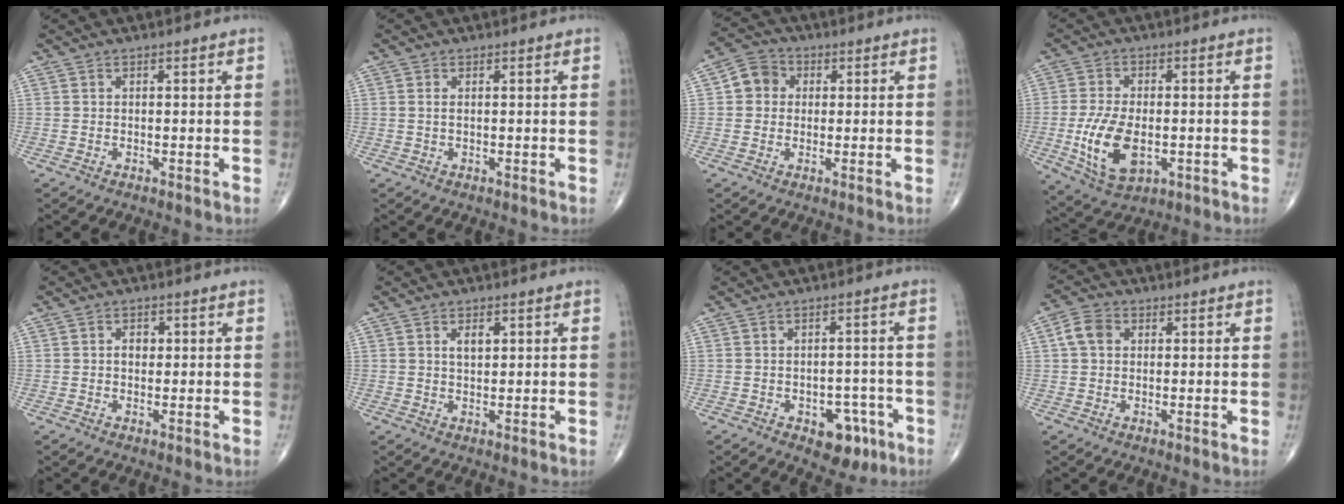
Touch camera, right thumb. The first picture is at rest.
{"total": 1.0, "force": [0.2, 0.4, 0.9], "torque": [-0.023, 0.002, 0.006]}
{"total": 5.6, "force": [0.7, 5.0, 2.3], "torque": [-0.024, 0.011, 0.001]}
{"total": 11.6, "force": [-2.4, 6.4, 9.4], "torque": [-0.179, -0.005, -0.033]}
{"total": 2.1, "force": [0.3, 1.6, 1.4], "torque": [-0.012, 0.003, 0.002]}
{"total": 2.8, "force": [1.0, 1.5, 2.1], "torque": [-0.029, -0.005, 0.016]}
{"total": 7.3, "force": [-3.5, 4.5, 4.5], "torque": [-0.025, 0.024, -0.039]}
{"total": 4.6, "force": [0.9, 3.5, 2.8], "torque": [-0.052, 0.011, 0.013]}